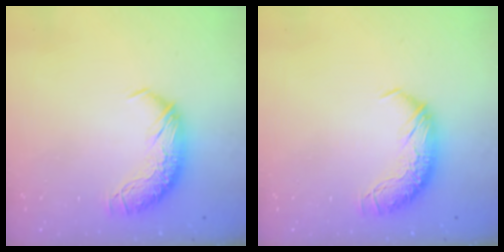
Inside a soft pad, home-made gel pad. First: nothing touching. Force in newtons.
{"total": 0.0}